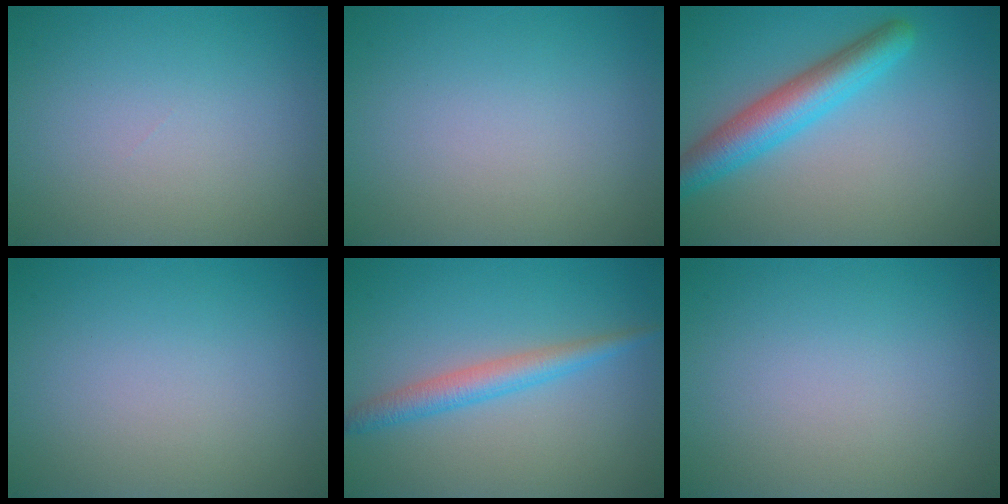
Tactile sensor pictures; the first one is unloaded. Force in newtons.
{"total": 0.0}
{"total": 5.0, "press": 5.0, "slide": 0.2}
{"total": 0.0}
{"total": 2.9, "press": 2.9, "slide": 0.1}
{"total": 0.0}